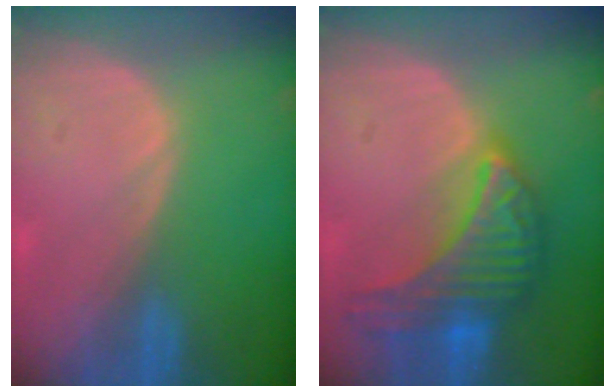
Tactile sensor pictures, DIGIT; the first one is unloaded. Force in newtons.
{"total": 10.0, "press": 10.0, "slide": 0.5}